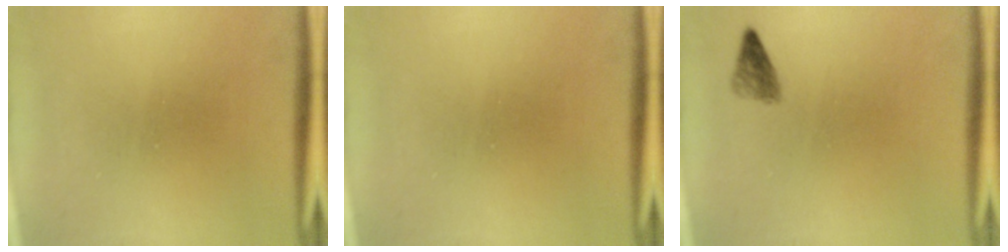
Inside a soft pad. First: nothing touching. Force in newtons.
{"total": 0.0}
{"total": 1.7}